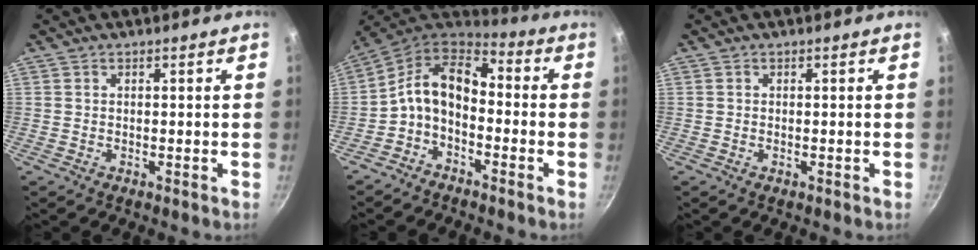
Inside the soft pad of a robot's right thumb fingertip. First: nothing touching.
{"total": 11.0, "force": [-2.4, 7.2, 8.0], "torque": [-0.122, 0.075, -0.059]}
{"total": 0.0}